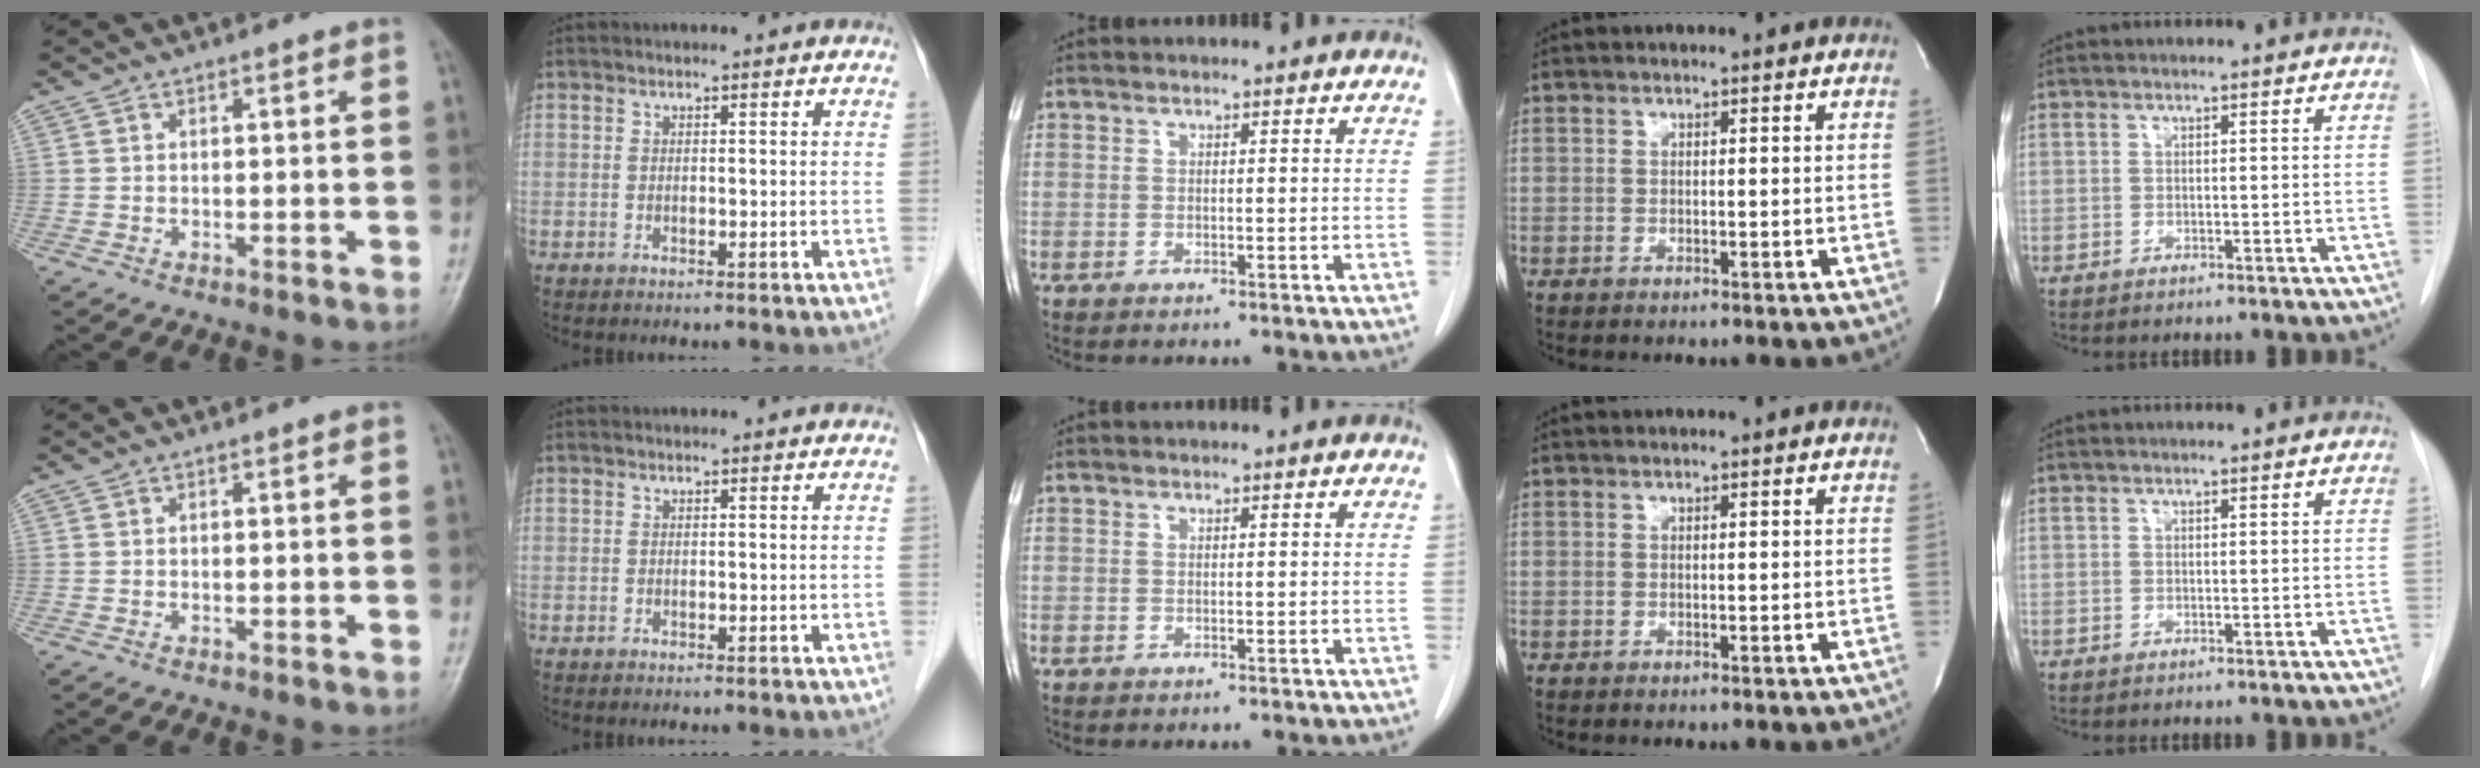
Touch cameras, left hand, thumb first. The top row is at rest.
{}